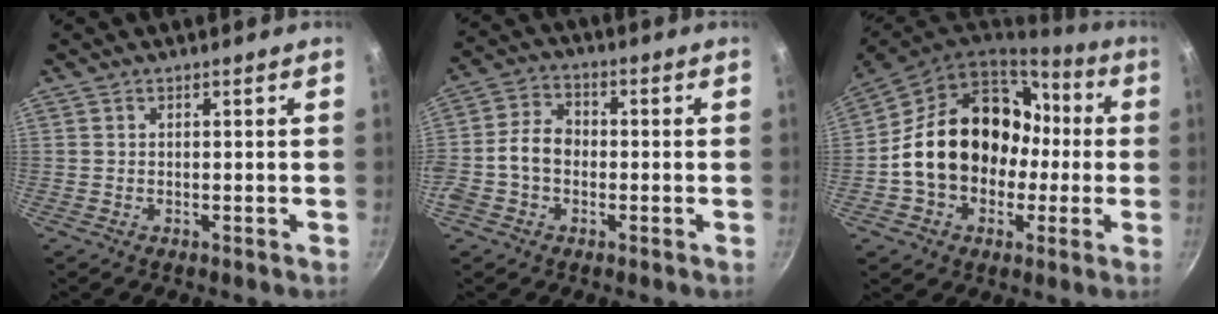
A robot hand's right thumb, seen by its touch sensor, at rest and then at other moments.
{"total": 7.6, "force": [-1.3, 5.8, 4.8], "torque": [-0.074, 0.028, -0.038]}
{"total": 22.3, "force": [-0.4, 17.3, 14.0], "torque": [-0.210, 0.060, 0.004]}